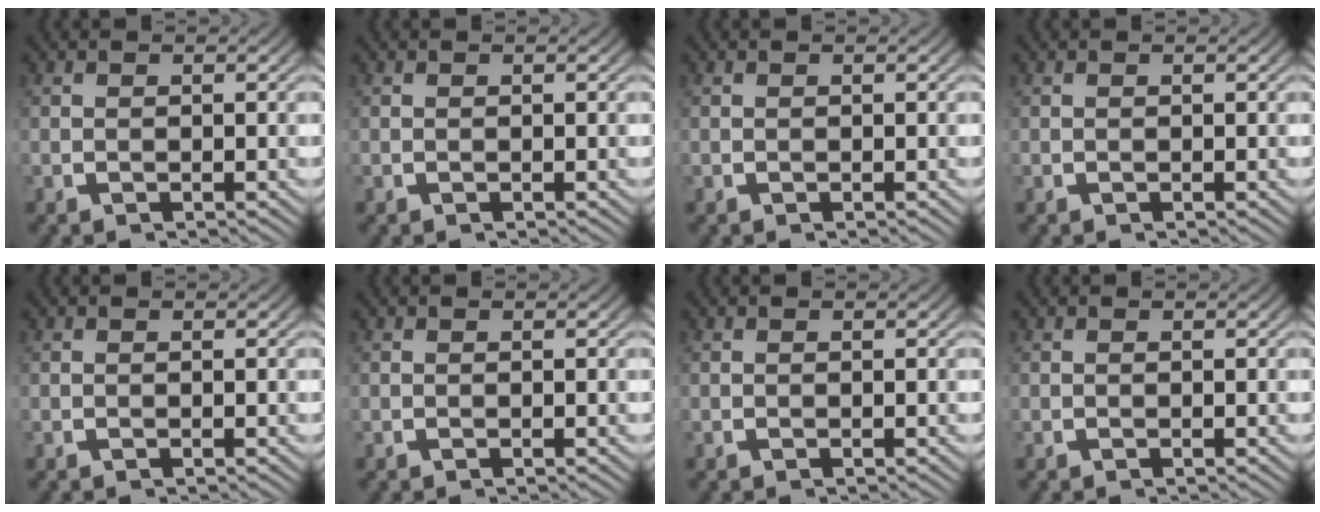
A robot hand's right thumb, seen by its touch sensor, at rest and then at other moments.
{"total": 0.0}
{"total": 0.0}
{"total": 0.0}
{"total": 0.0}
{"total": 0.0}
{"total": 0.0}
{"total": 0.0}